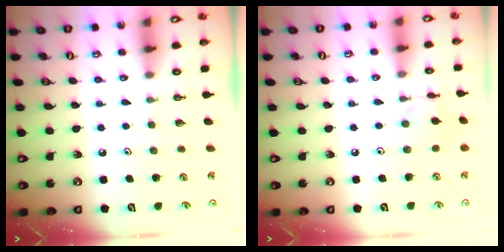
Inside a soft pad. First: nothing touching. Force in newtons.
{"total": 2.6, "press": 2.6, "slide": 0.3}